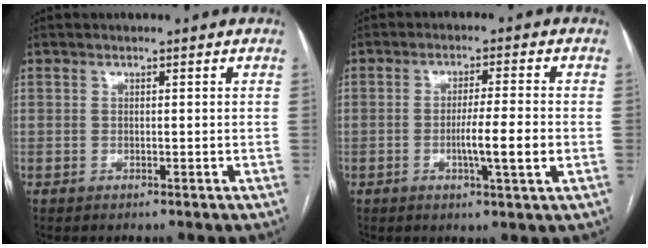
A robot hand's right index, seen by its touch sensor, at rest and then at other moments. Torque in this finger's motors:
{"motor_torque": [2.02, 0.05, 0.64, 0.15]}